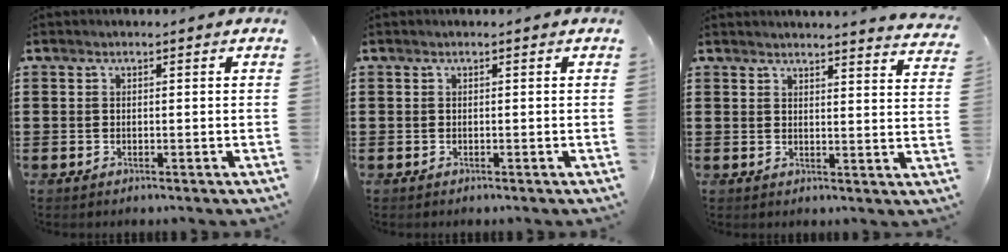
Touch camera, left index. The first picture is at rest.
{"total": 0.0}
{"total": 3.4, "force": [3.3, -0.7, 0.4], "torque": [-0.011, -0.021, 0.058]}